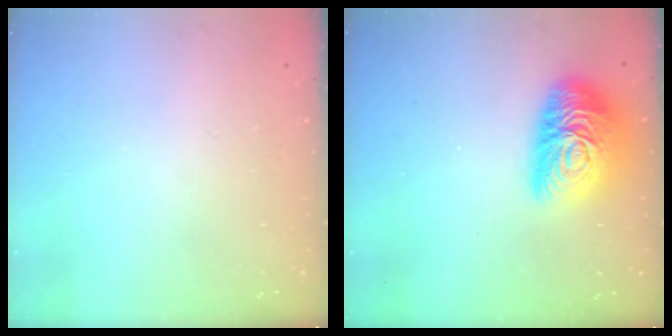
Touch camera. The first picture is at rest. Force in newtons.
{"total": 18.3, "press": 18.3, "slide": 1.1}